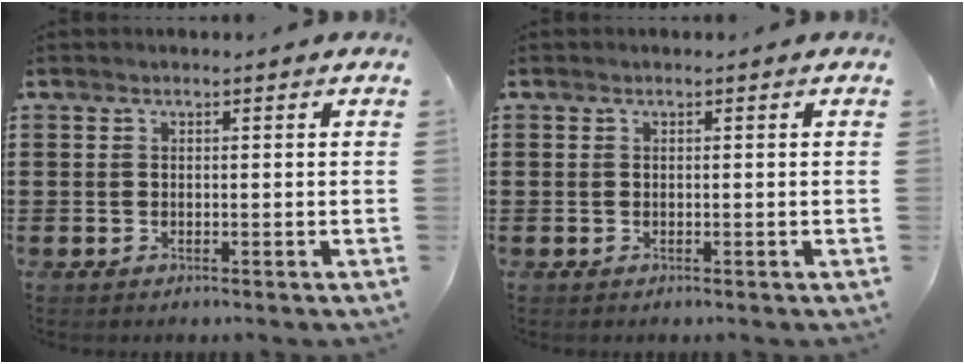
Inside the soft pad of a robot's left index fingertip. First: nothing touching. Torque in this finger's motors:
{"motor_torque": [0.00, 0.00, 0.00, 0.01]}